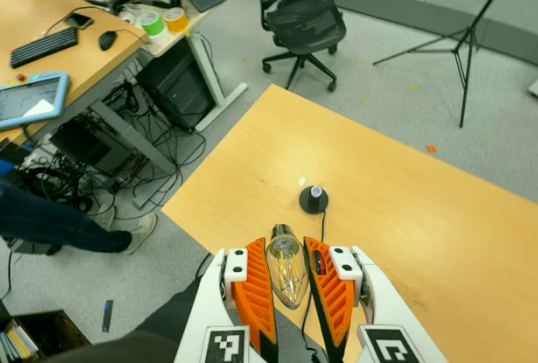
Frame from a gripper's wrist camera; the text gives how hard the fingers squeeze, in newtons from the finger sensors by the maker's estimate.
{"total": 13.0, "left": 13.3, "right": 12.7}